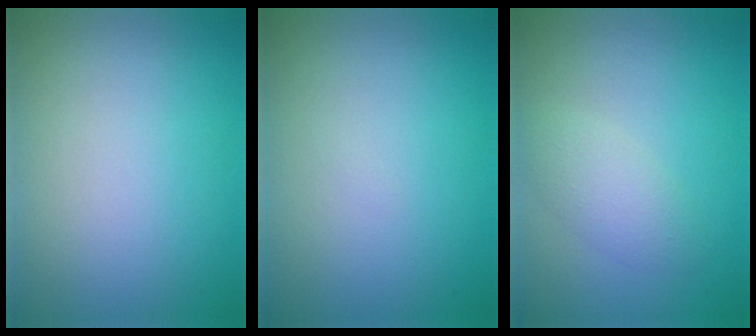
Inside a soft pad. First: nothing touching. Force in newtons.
{"total": 0.0}
{"total": 2.4, "press": 2.4, "slide": 0.0}